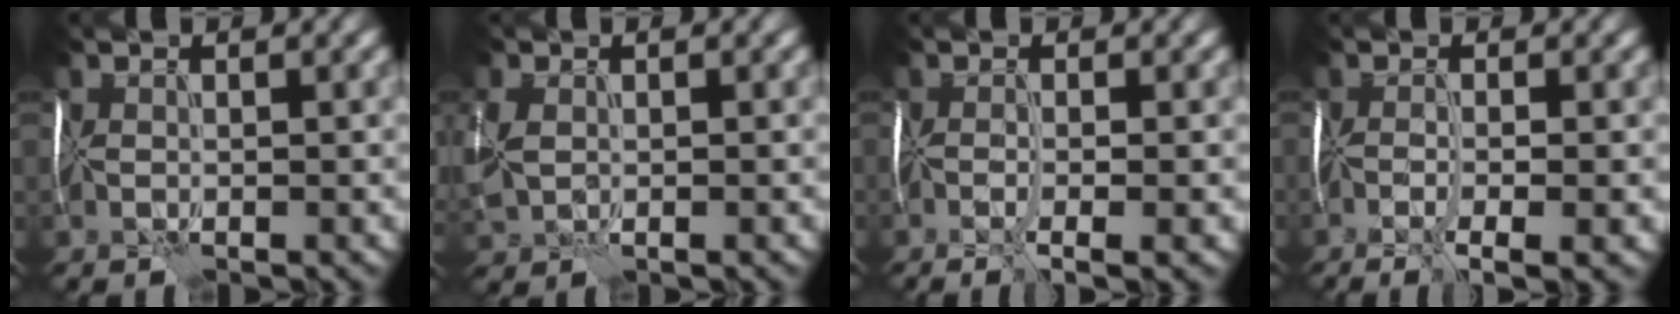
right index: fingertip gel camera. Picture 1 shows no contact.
{"total": 4.3, "force": [0.2, 2.9, 3.1], "torque": [-0.080, -0.005, 0.018]}
{"total": 3.4, "force": [-1.7, 0.8, 2.8], "torque": [-0.043, -0.004, -0.013]}
{"total": 4.8, "force": [-2.5, 1.3, 3.9], "torque": [-0.063, -0.010, -0.022]}